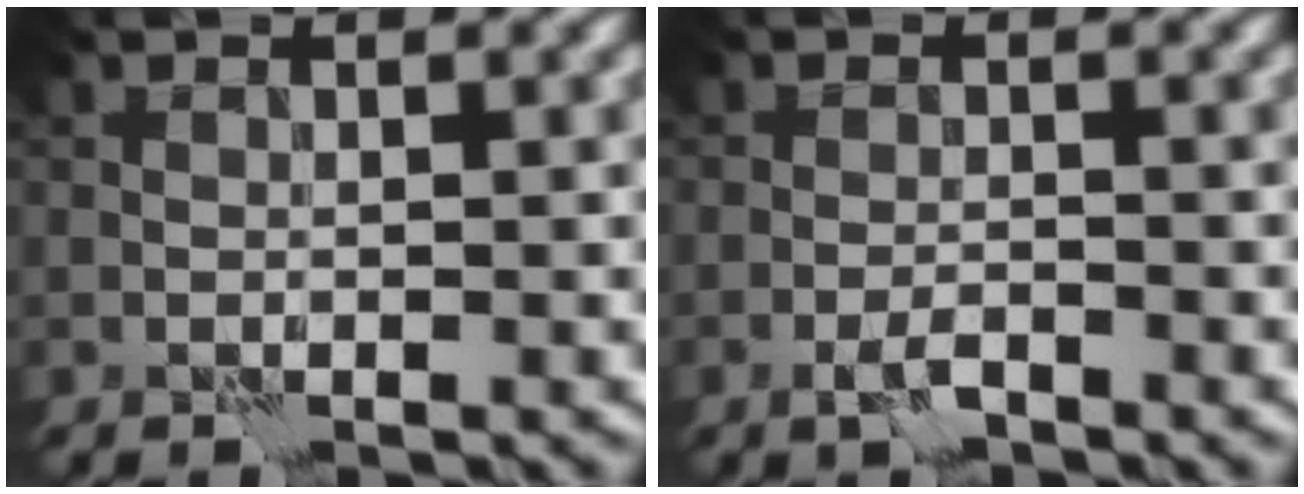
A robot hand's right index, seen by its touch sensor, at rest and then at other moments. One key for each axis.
{"total": 1.6, "fx": -1.2, "fy": 0.2, "fz": 1.1, "tx": -0.024, "ty": 0.002, "tz": -0.024}